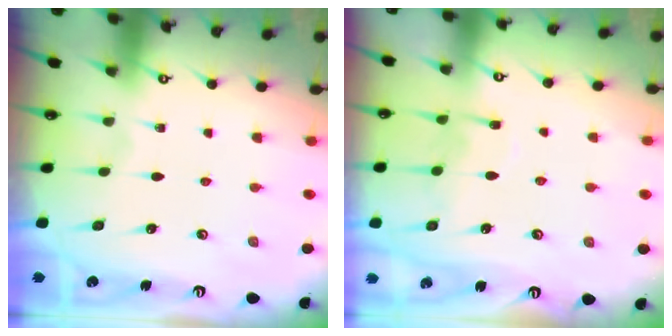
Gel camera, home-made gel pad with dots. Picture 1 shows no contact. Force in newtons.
{"total": 8.8, "press": 8.8, "slide": 0.7}